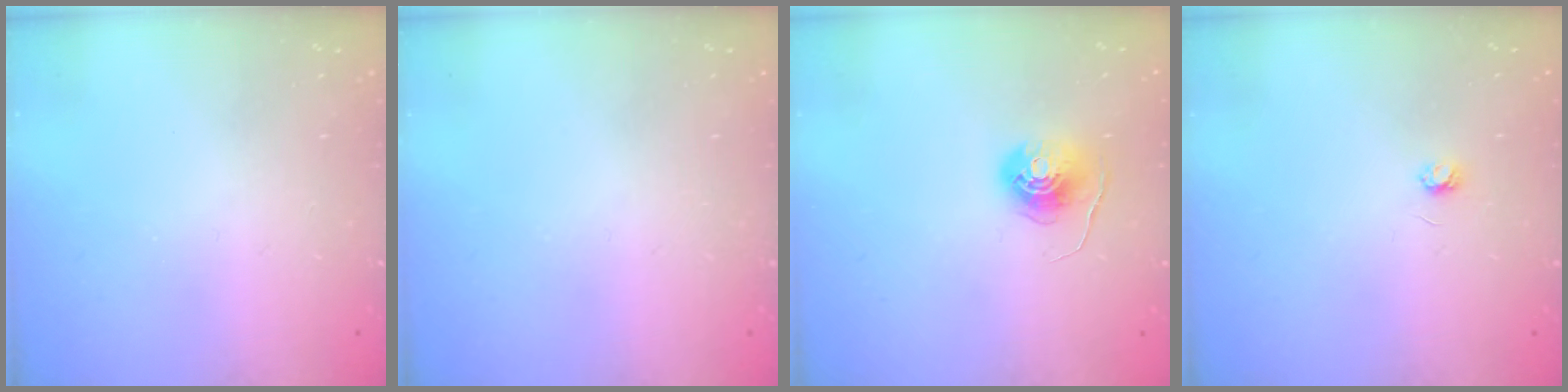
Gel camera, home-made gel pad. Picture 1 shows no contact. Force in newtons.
{"total": 0.0}
{"total": 6.7, "press": 6.7, "slide": 0.3}
{"total": 2.9, "press": 2.9, "slide": 0.3}